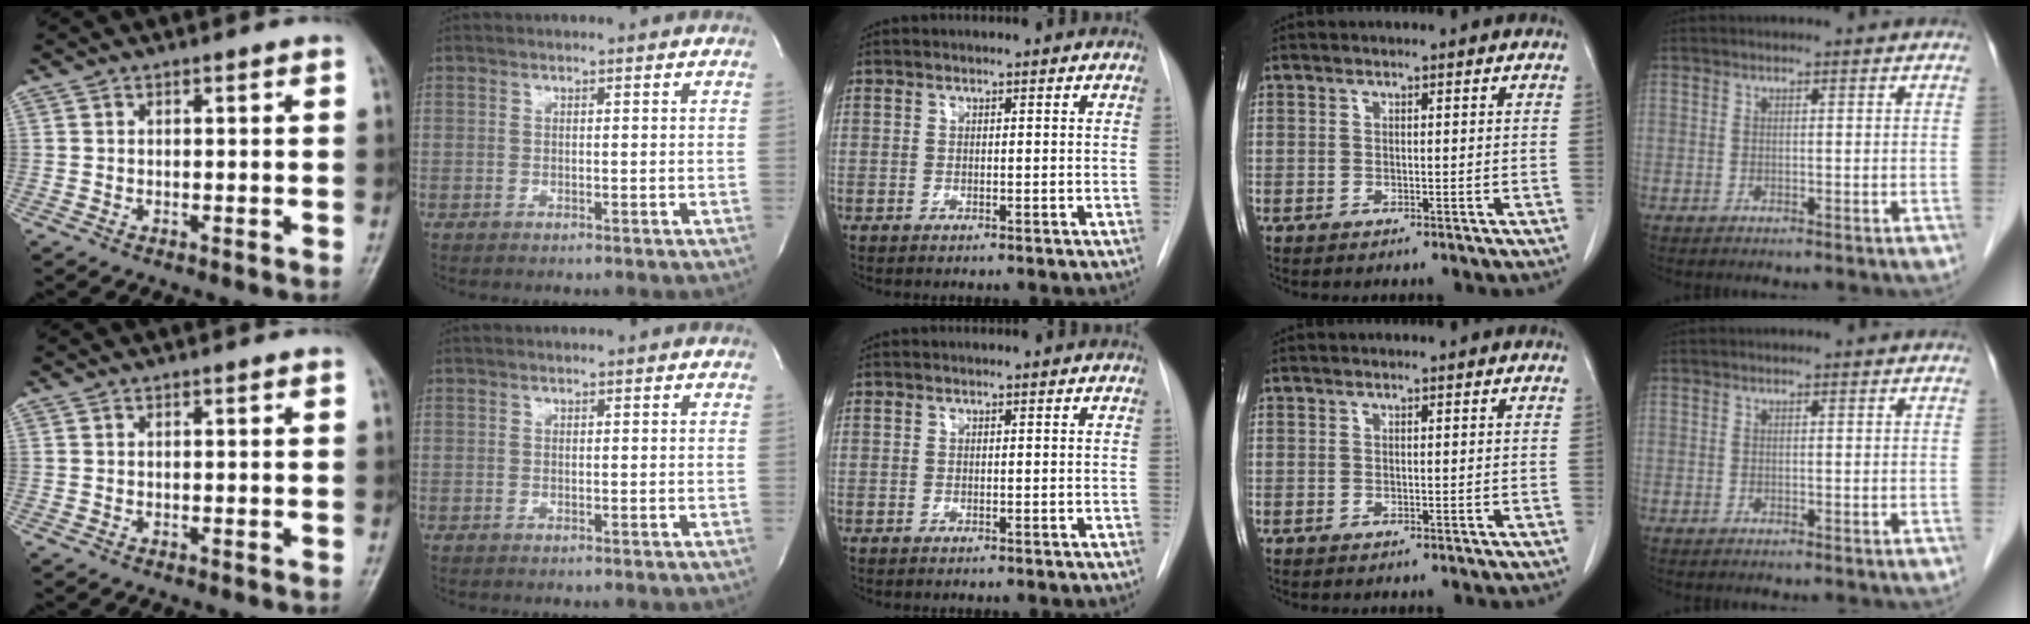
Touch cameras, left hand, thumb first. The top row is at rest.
{}